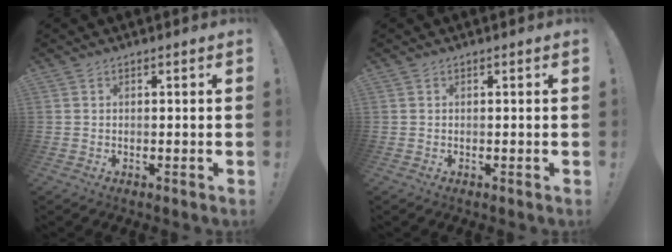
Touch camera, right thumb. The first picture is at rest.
{"total": 0.0}